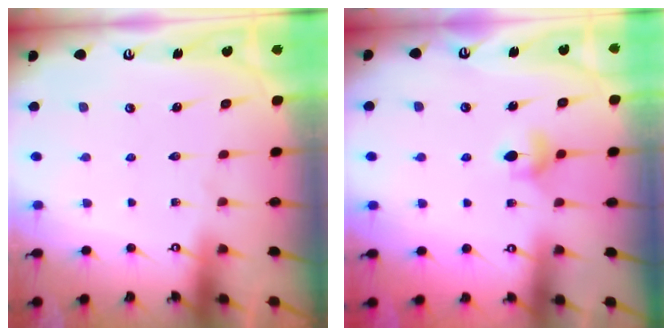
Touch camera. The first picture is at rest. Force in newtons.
{"total": 5.6, "press": 5.6, "slide": 0.5}